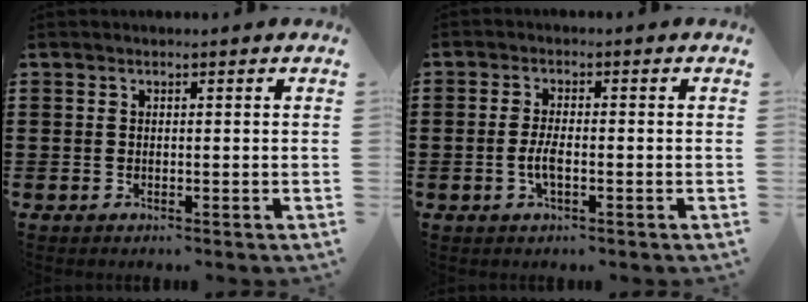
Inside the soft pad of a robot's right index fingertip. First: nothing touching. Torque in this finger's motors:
{"motor_torque": [2.14, 0.00, 0.22, 0.04]}